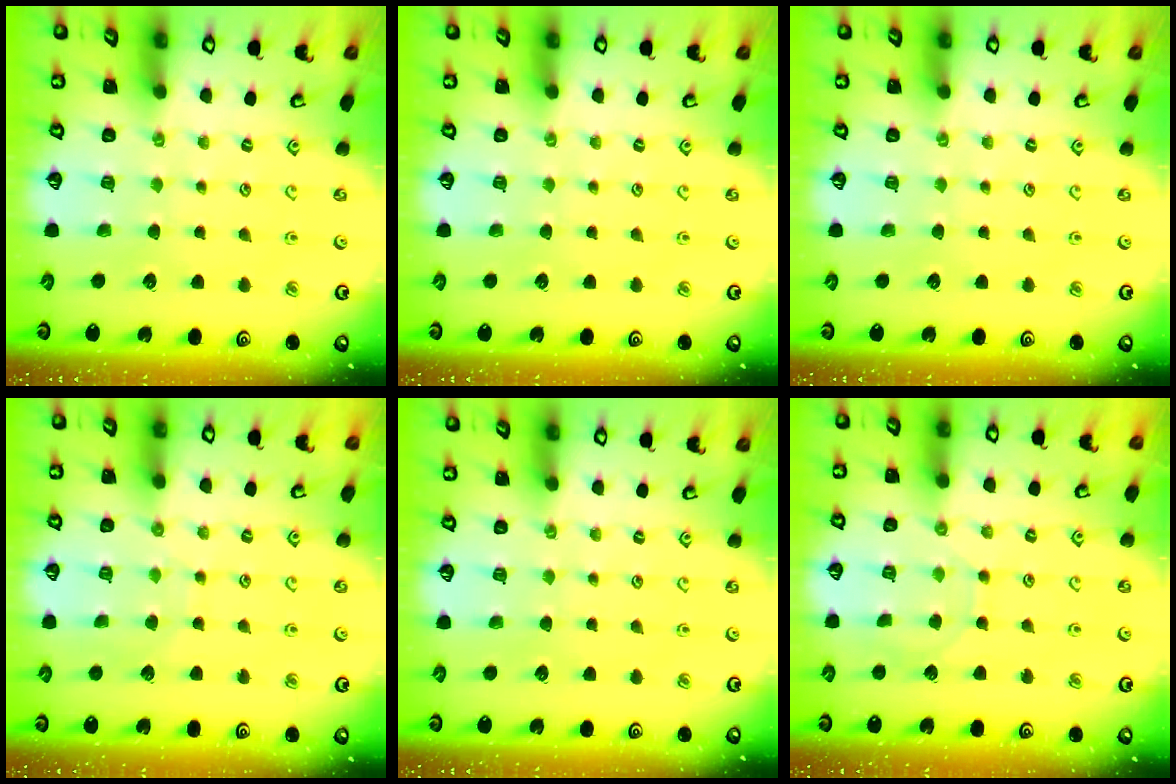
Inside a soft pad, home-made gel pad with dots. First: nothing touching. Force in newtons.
{"total": 0.0}
{"total": 0.0}
{"total": 6.3, "press": 6.2, "slide": 0.5}
{"total": 0.0}
{"total": 6.5, "press": 6.5, "slide": 0.6}